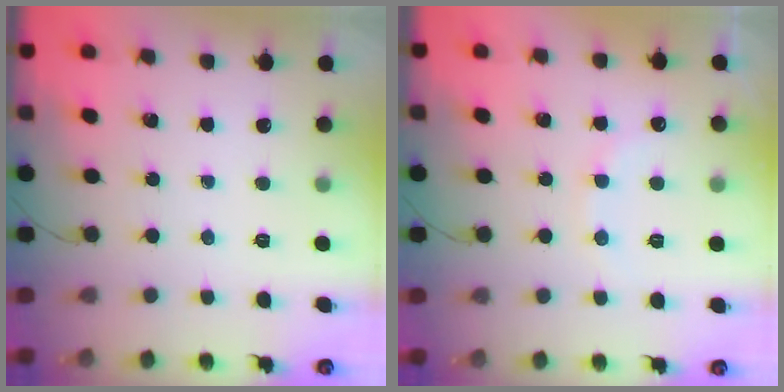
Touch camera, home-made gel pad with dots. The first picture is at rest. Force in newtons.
{"total": 7.7, "press": 7.5, "slide": 1.6}